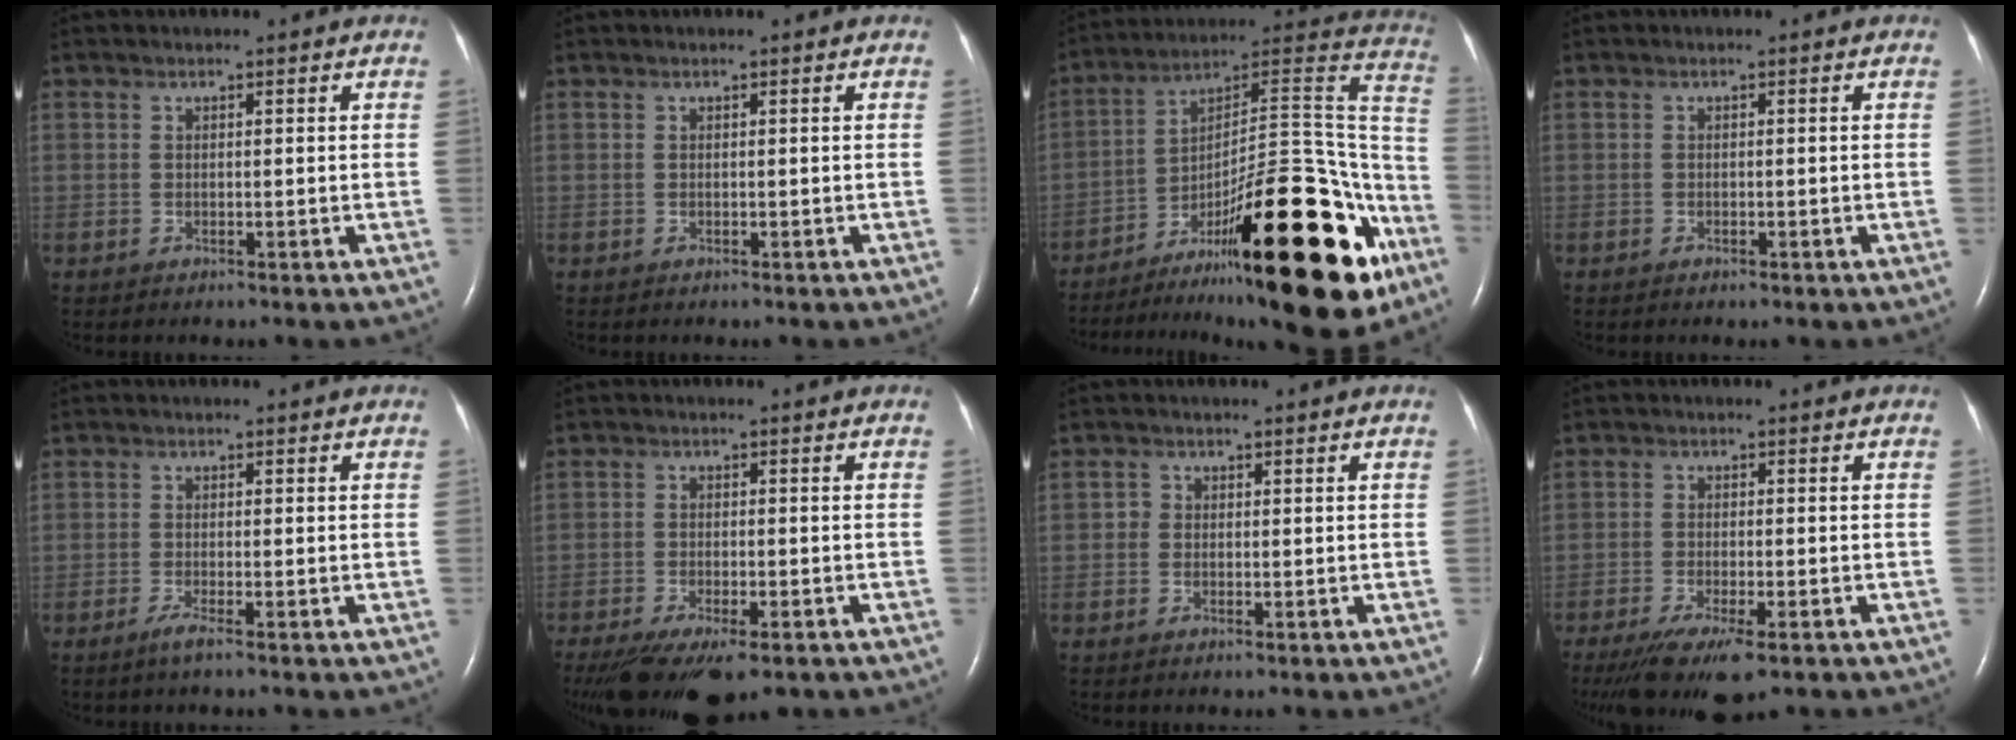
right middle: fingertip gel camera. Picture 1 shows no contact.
{"total": 0.0}
{"total": 33.0, "force": [-17.5, 7.4, 27.0], "torque": [-0.329, 0.008, -0.259]}
{"total": 0.7, "force": [-0.4, 0.3, 0.4], "torque": [-0.007, 0.000, -0.003]}
{"total": 1.6, "force": [-1.1, -0.2, 1.2], "torque": [-0.029, -0.004, -0.025]}
{"total": 13.4, "force": [-9.3, 4.1, 8.6], "torque": [-0.167, -0.028, -0.145]}
{"total": 1.0, "force": [-0.1, 0.9, 0.2], "torque": [-0.001, 0.003, -0.003]}
{"total": 9.6, "force": [-6.5, 2.1, 6.8], "torque": [-0.113, -0.023, -0.104]}